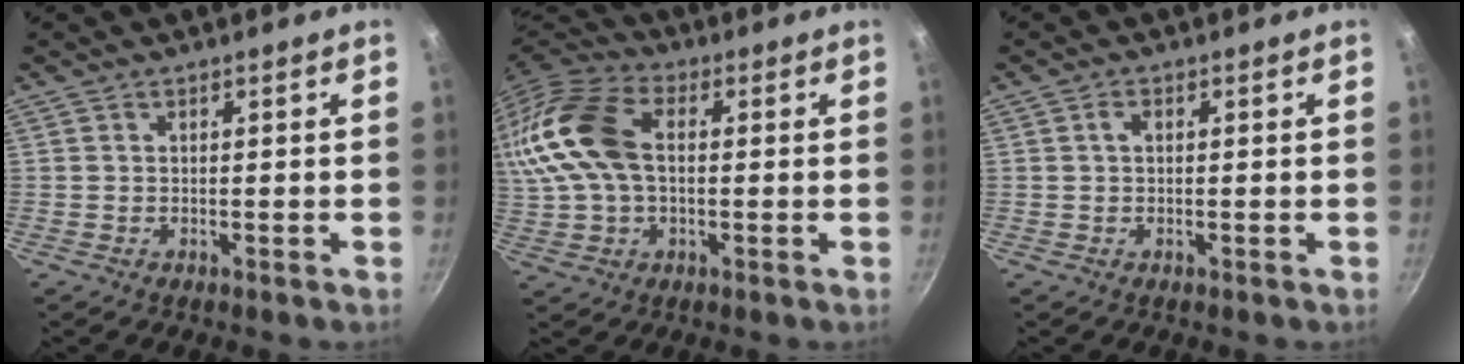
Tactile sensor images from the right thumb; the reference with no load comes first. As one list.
[{"total": 19.0, "force": [2.6, 12.4, 14.2], "torque": [-0.309, 0.030, 0.038]}, {"total": 1.4, "force": [0.3, 1.0, 1.0], "torque": [-0.016, 0.006, 0.003]}]